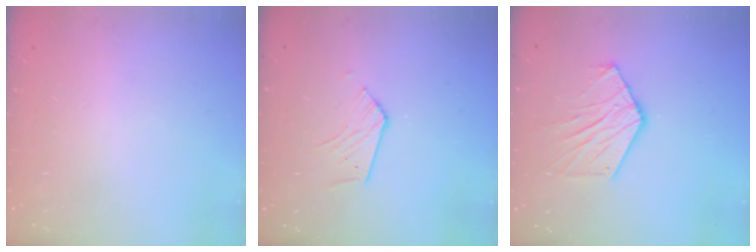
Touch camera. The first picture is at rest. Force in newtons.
{"total": 4.7, "press": 4.7, "slide": 0.4}
{"total": 11.4, "press": 11.3, "slide": 0.9}